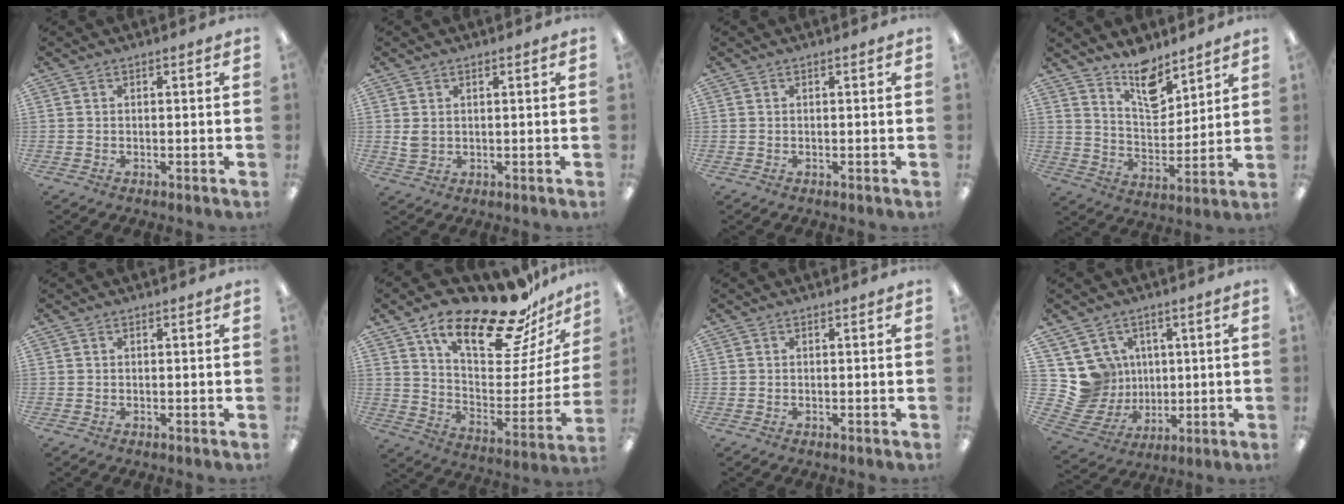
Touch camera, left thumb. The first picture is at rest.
{"total": 2.4, "force": [1.1, 1.8, 1.2], "torque": [-0.018, -0.001, 0.018]}
{"total": 0.0}
{"total": 11.2, "force": [9.1, 4.8, 4.4], "torque": [-0.060, -0.064, 0.165]}
{"total": 0.0}
{"total": 23.3, "force": [17.5, 7.2, 13.6], "torque": [-0.208, -0.118, 0.288]}
{"total": 0.0}
{"total": 11.1, "force": [3.4, 10.4, 1.8], "torque": [-0.067, -0.033, 0.076]}